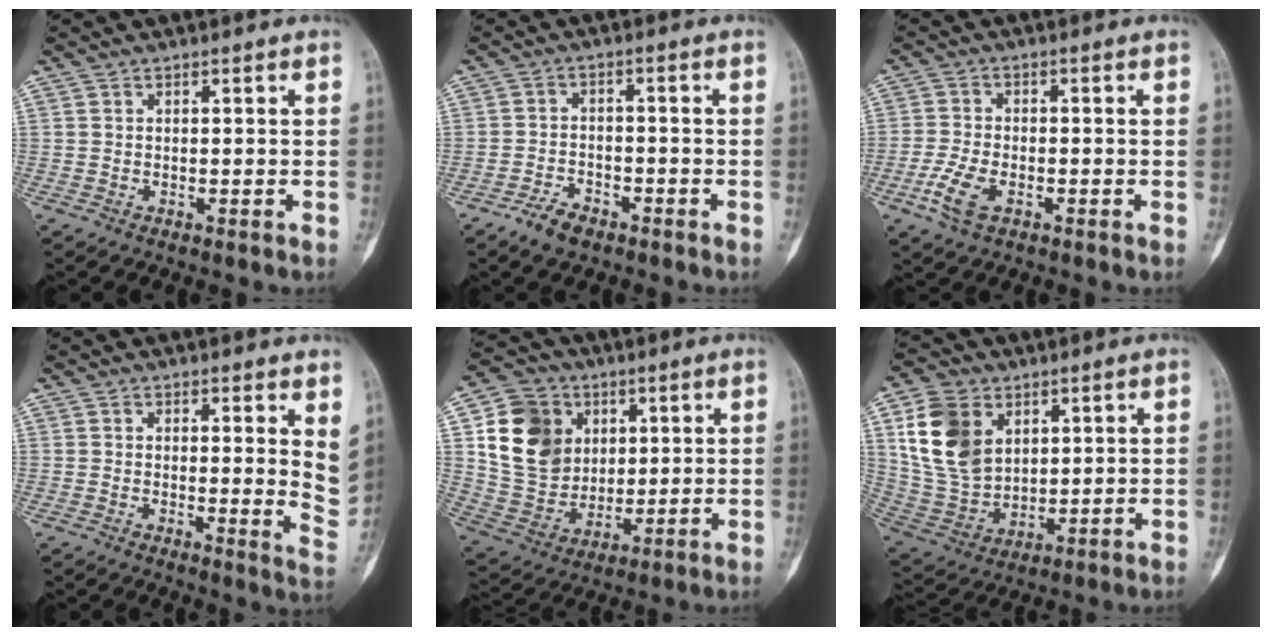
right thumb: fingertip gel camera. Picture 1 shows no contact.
{"total": 4.9, "force": [-3.5, 2.5, 2.4], "torque": [-0.043, 0.020, -0.061]}
{"total": 5.2, "force": [-2.3, 2.7, 3.8], "torque": [-0.088, 0.005, -0.047]}
{"total": 7.2, "force": [3.4, 1.8, 6.0], "torque": [-0.063, -0.031, 0.041]}
{"total": 16.2, "force": [4.6, 13.3, 8.1], "torque": [-0.123, -0.007, 0.094]}
{"total": 14.4, "force": [5.3, 10.3, 8.5], "torque": [-0.148, -0.019, 0.117]}